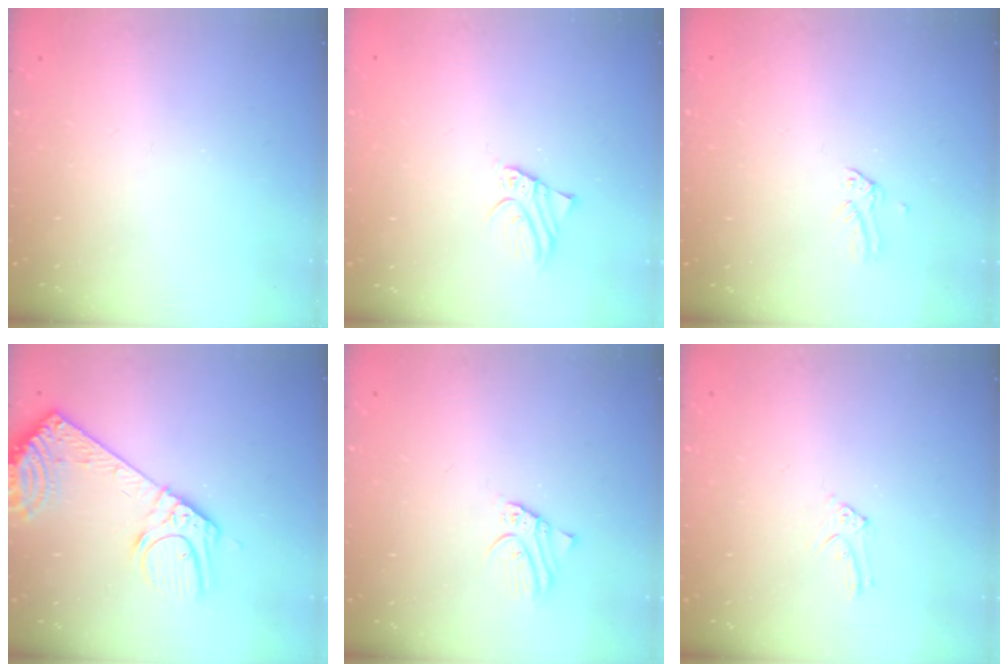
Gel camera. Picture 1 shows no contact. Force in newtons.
{"total": 2.1, "press": 2.1, "slide": 0.2}
{"total": 0.0}
{"total": 16.5, "press": 16.2, "slide": 3.4}
{"total": 2.5, "press": 2.5, "slide": 0.2}
{"total": 5.9, "press": 5.9, "slide": 0.6}